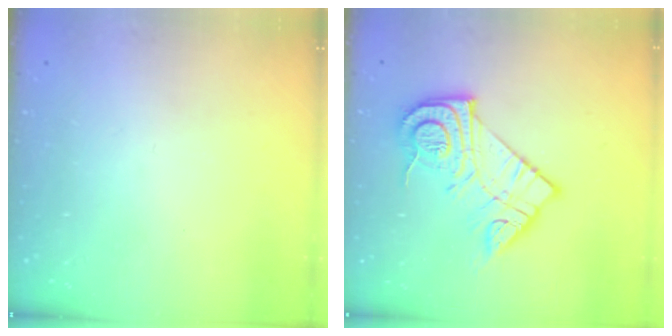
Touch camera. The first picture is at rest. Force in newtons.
{"total": 16.1, "press": 16.1, "slide": 1.5}